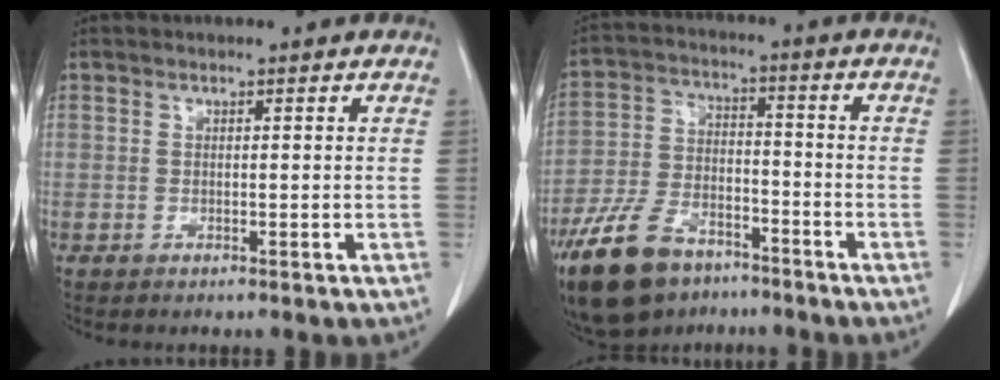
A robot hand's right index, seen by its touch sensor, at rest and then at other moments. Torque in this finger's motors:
{"motor_torque": [-0.16, -0.42, -0.32, -0.21]}